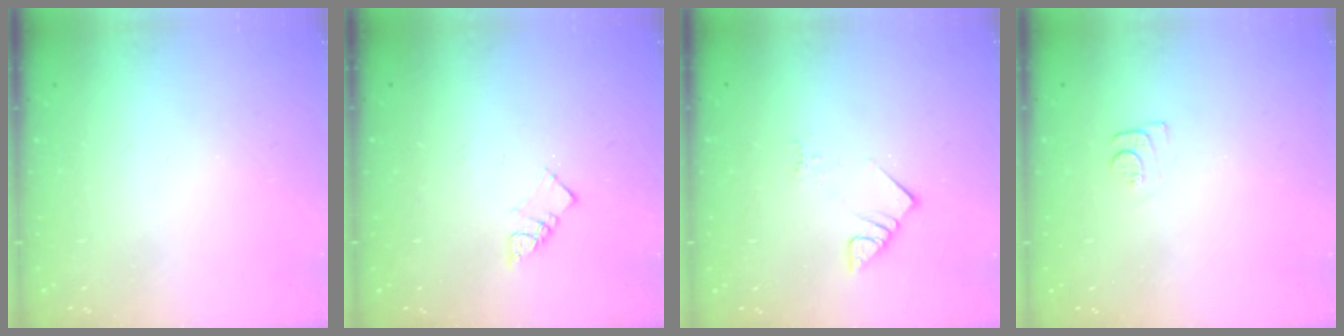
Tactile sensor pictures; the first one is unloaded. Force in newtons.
{"total": 4.5, "press": 4.5, "slide": 0.4}
{"total": 4.7, "press": 4.7, "slide": 0.4}
{"total": 5.9, "press": 5.8, "slide": 0.7}